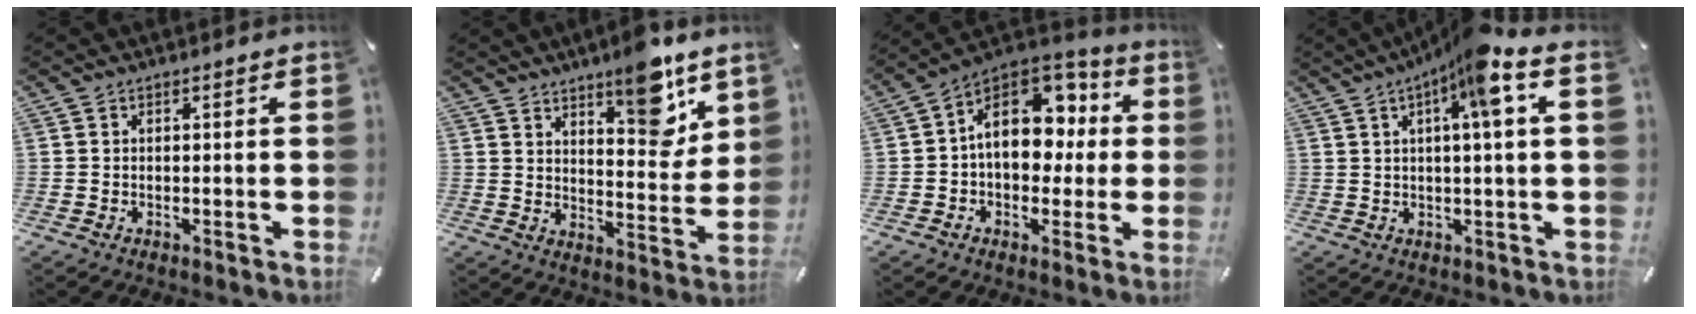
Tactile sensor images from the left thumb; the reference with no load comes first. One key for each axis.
{"total": 12.4, "fx": 8.7, "fy": 4.5, "fz": 7.6, "tx": -0.090, "ty": -0.065, "tz": 0.148}
{"total": 16.5, "fx": 2.9, "fy": 12.1, "fz": 10.8, "tx": -0.155, "ty": -0.014, "tz": 0.052}
{"total": 9.7, "fx": 3.8, "fy": 0.6, "fz": 8.9, "tx": -0.149, "ty": -0.010, "tz": 0.058}